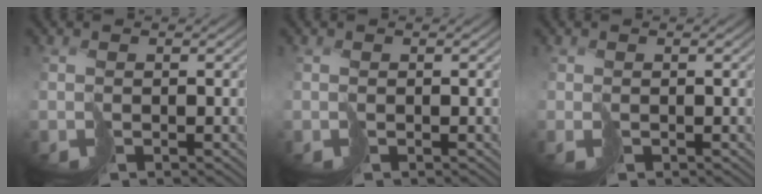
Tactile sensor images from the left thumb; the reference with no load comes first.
{"total": 0.0}
{"total": 0.0}